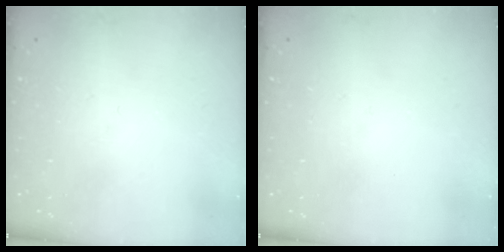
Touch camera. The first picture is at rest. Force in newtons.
{"total": 0.0}